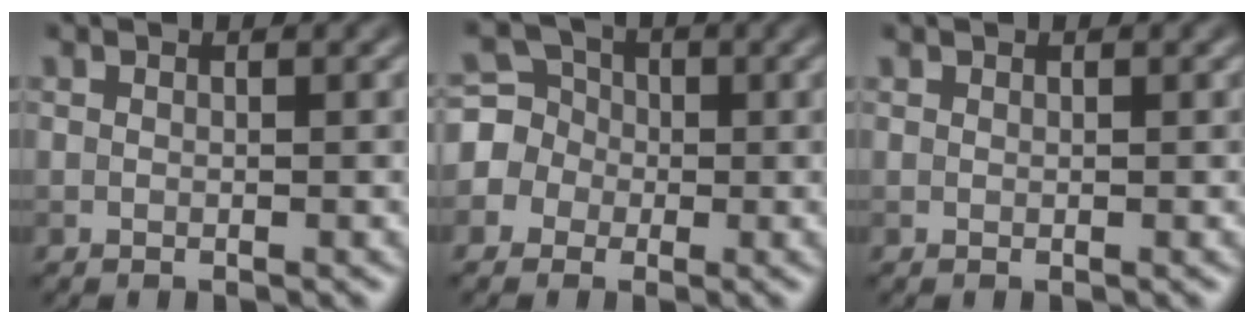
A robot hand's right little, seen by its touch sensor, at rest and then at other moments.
{"total": 4.5, "force": [-0.6, 4.4, 0.7], "torque": [0.002, 0.029, -0.042]}
{"total": 0.0}